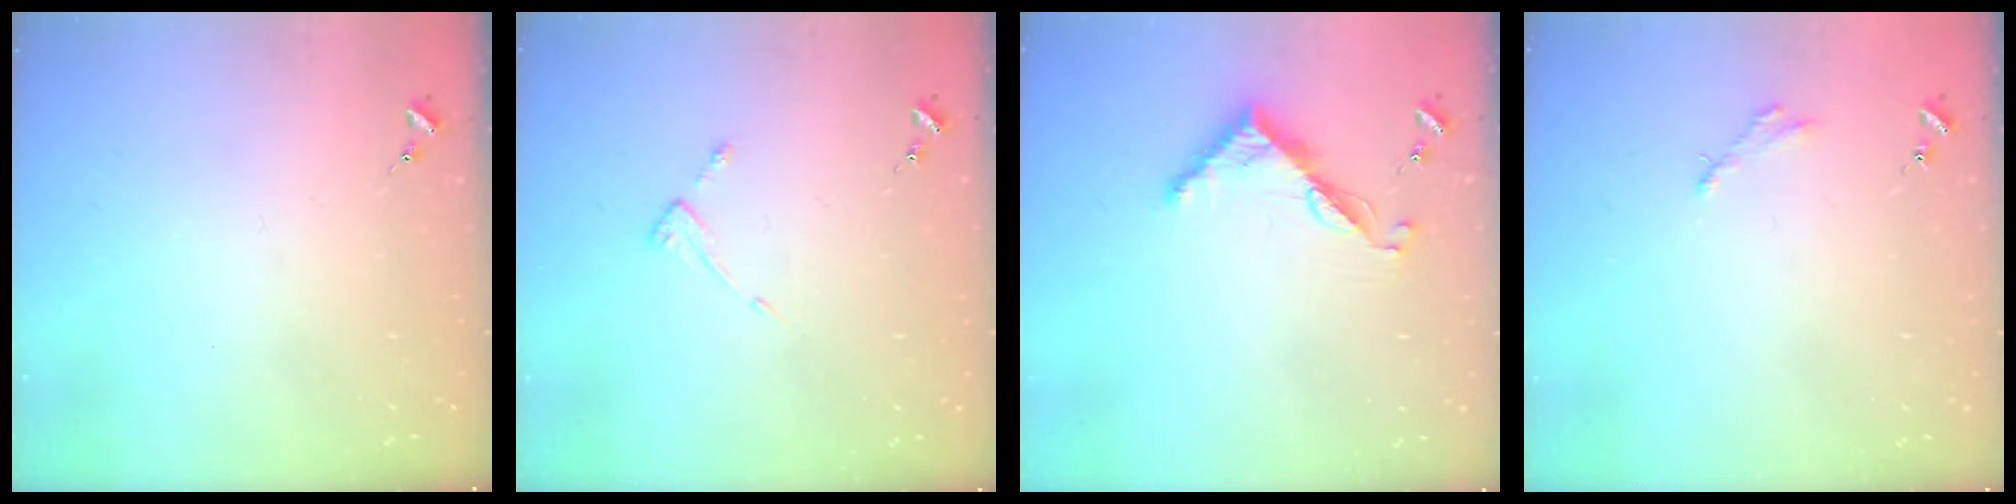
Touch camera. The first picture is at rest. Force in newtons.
{"total": 2.6, "press": 2.6, "slide": 0.3}
{"total": 7.6, "press": 7.5, "slide": 0.6}
{"total": 2.5, "press": 2.5, "slide": 0.2}